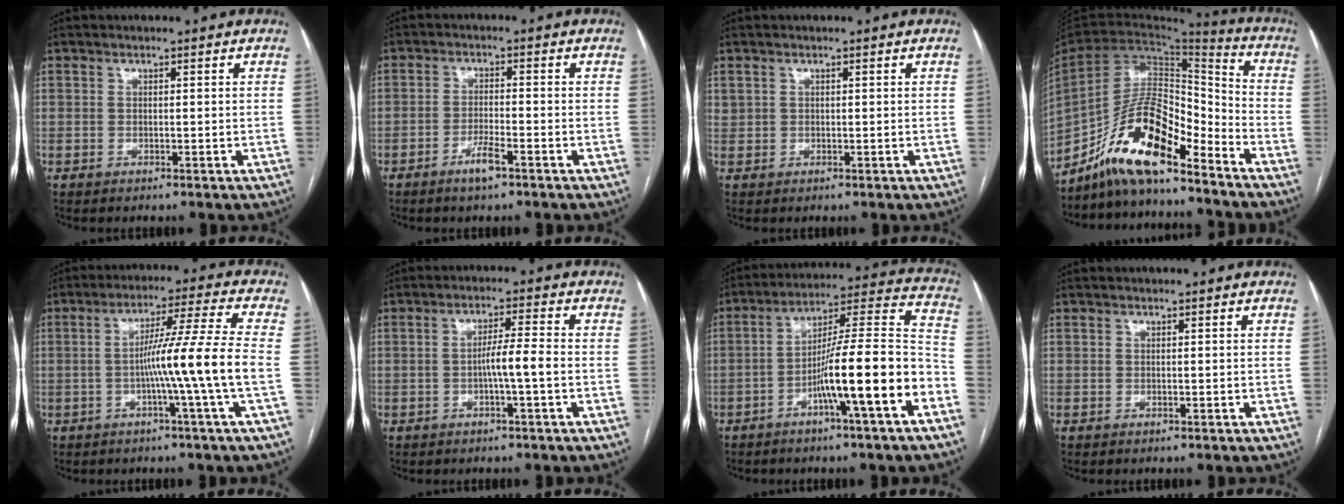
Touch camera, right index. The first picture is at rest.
{"total": 3.6, "force": [-2.4, 0.5, 2.7], "torque": [-0.053, -0.002, -0.042]}
{"total": 1.0, "force": [0.6, 0.8, 0.1], "torque": [0.007, 0.005, 0.010]}
{"total": 14.3, "force": [-10.7, 3.7, 8.8], "torque": [-0.167, 0.028, -0.193]}
{"total": 10.7, "force": [-2.2, -2.7, 10.1], "torque": [-0.168, 0.001, -0.040]}
{"total": 4.4, "force": [-1.1, -0.3, 4.3], "torque": [-0.072, 0.007, -0.019]}
{"total": 16.3, "force": [-6.6, 0.0, 14.9], "torque": [-0.232, 0.012, -0.109]}
{"total": 0.0}